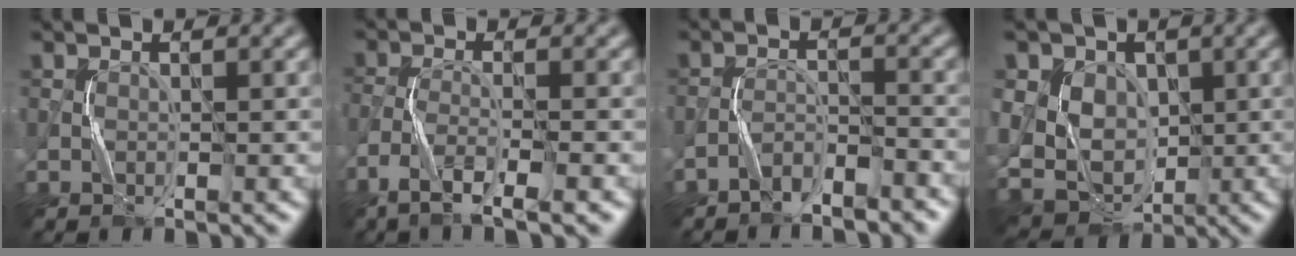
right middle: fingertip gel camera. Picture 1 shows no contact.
{"total": 4.3, "force": [-3.2, 0.3, 2.8], "torque": [-0.058, -0.006, -0.062]}
{"total": 2.6, "force": [-2.6, 0.3, 0.6], "torque": [-0.013, 0.007, -0.051]}
{"total": 9.6, "force": [1.5, 8.2, 4.7], "torque": [-0.087, 0.029, -0.001]}